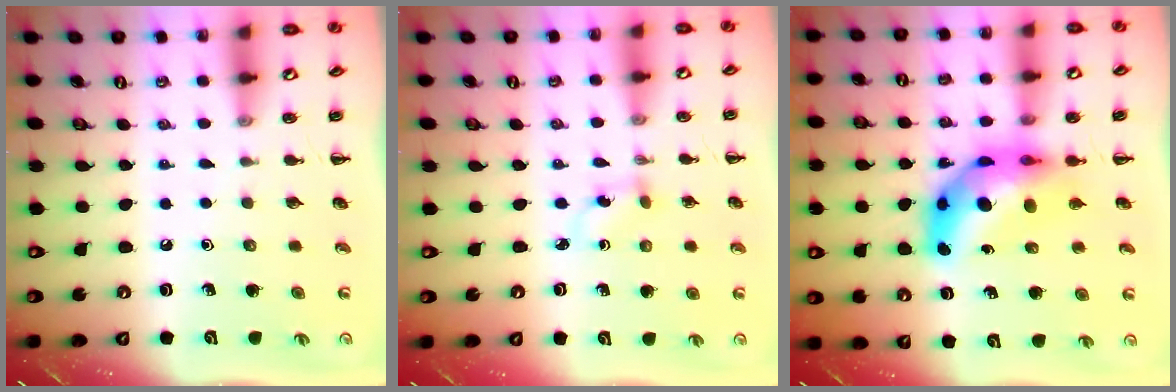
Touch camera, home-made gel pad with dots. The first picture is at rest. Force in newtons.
{"total": 1.9, "press": 1.7, "slide": 0.9}
{"total": 11.6, "press": 11.1, "slide": 3.3}